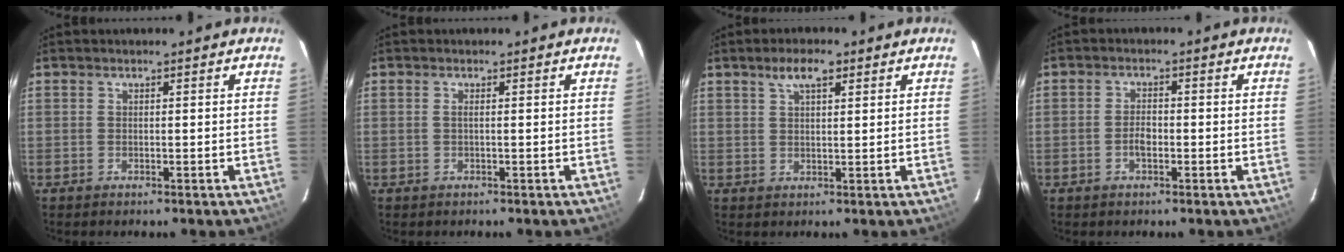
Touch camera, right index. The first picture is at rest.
{"total": 0.6, "force": [-0.1, -0.2, 0.6], "torque": [-0.010, 0.002, -0.002]}
{"total": 4.3, "force": [2.5, 1.5, 3.1], "torque": [-0.056, 0.011, 0.045]}
{"total": 2.2, "force": [-0.9, 1.4, 1.4], "torque": [-0.028, 0.006, -0.016]}